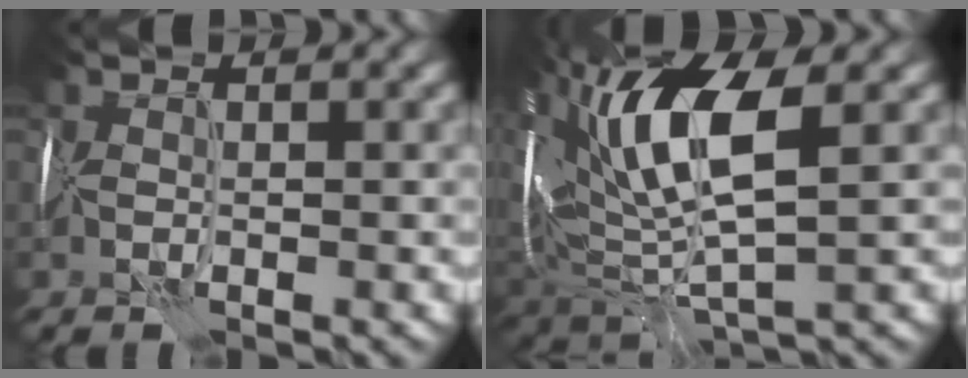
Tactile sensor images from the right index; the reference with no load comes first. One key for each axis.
{"total": 10.0, "fx": 2.7, "fy": 4.4, "fz": 8.6, "tx": -0.172, "ty": 0.015, "tz": 0.047}